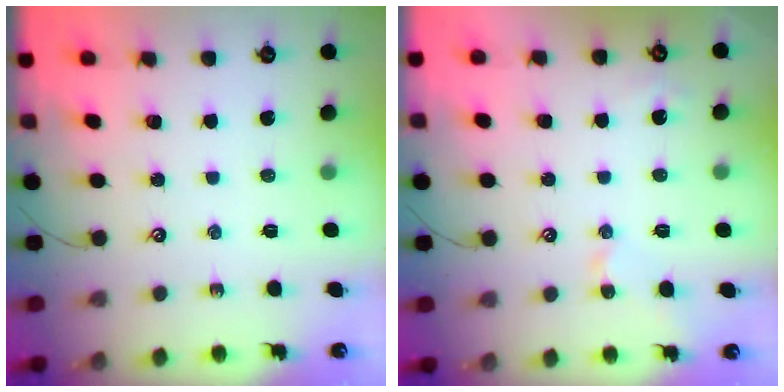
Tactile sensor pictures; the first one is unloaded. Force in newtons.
{"total": 3.0, "press": 3.0, "slide": 0.5}